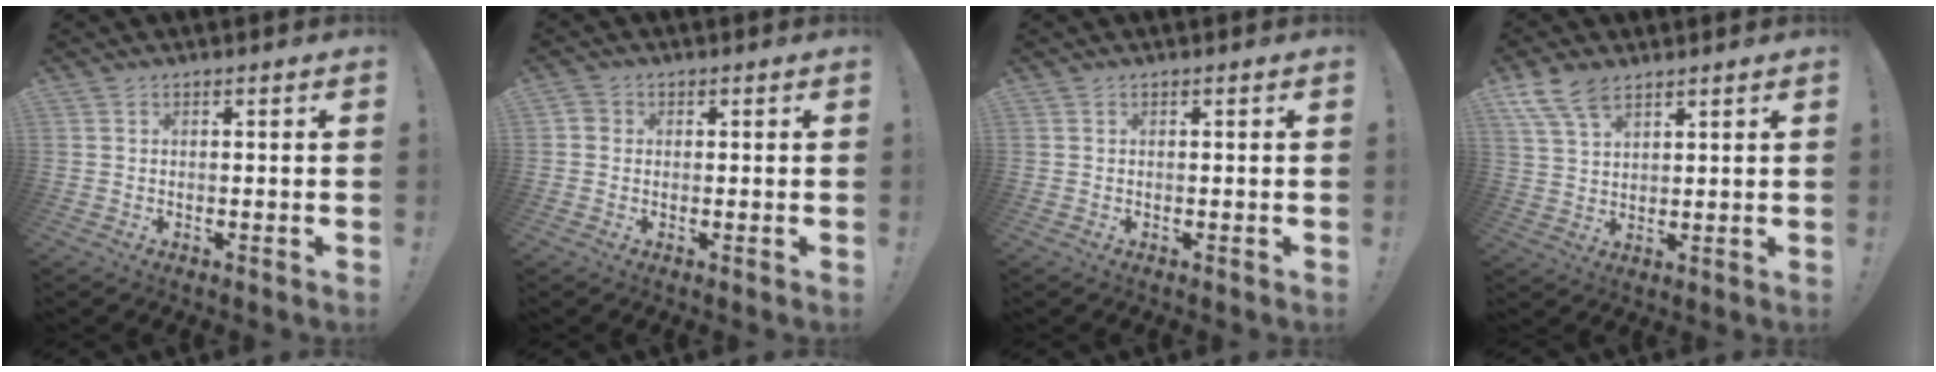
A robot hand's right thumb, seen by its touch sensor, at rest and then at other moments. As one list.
[{"total": 1.9, "force": [0.0, 1.7, 0.9], "torque": [-0.010, 0.003, 0.000]}, {"total": 0.0}, {"total": 8.8, "force": [6.1, 4.3, 4.8], "torque": [-0.096, -0.018, 0.120]}]